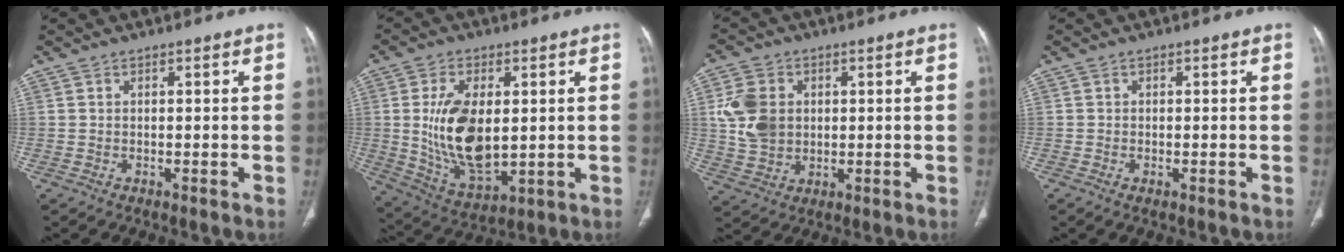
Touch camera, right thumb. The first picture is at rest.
{"total": 15.1, "force": [1.2, 8.1, 12.7], "torque": [-0.228, -0.019, 0.036]}
{"total": 9.6, "force": [1.6, 7.6, 5.6], "torque": [-0.096, -0.003, 0.035]}
{"total": 0.8, "force": [-0.4, 0.3, 0.6], "torque": [-0.014, -0.002, -0.006]}